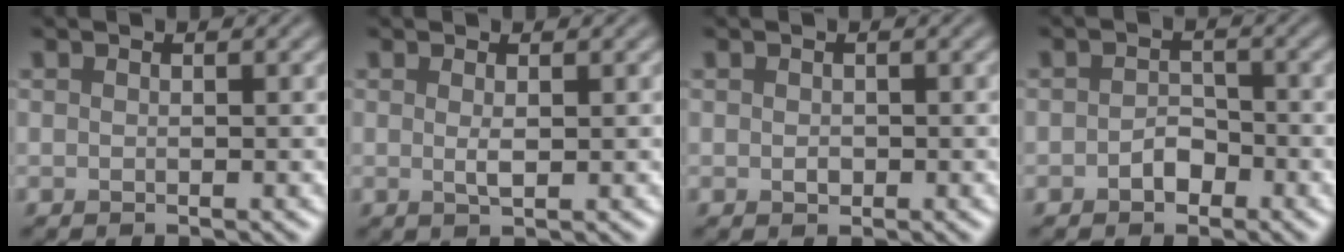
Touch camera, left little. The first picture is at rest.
{"total": 1.1, "force": [0.3, 0.2, 1.0], "torque": [-0.019, -0.001, 0.005]}
{"total": 0.7, "force": [0.0, 0.6, 0.4], "torque": [-0.006, -0.003, -0.001]}
{"total": 1.9, "force": [-0.8, 1.3, 1.0], "torque": [-0.015, 0.003, -0.018]}